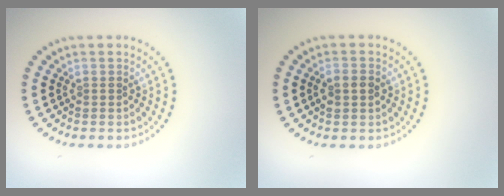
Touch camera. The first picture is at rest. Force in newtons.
{"total": 1.7, "press": 1.7, "slide": 0.2}